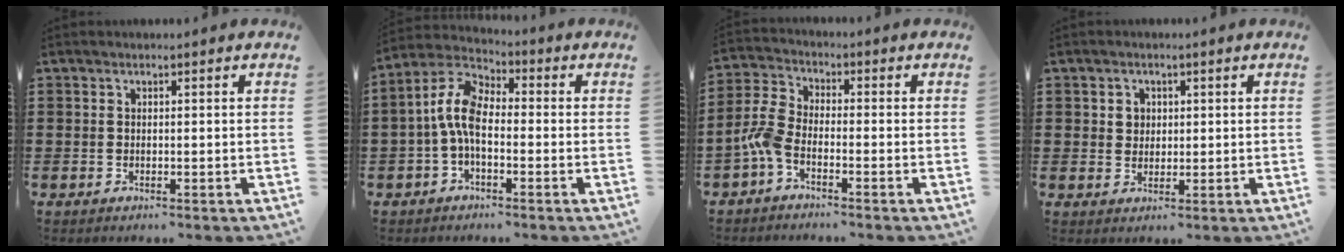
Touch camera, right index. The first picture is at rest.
{"total": 7.6, "force": [-0.5, 4.0, 6.5], "torque": [-0.157, 0.001, -0.017]}
{"total": 5.2, "force": [-2.7, 2.1, 3.9], "torque": [-0.111, -0.008, -0.061]}
{"total": 2.2, "force": [0.6, 2.0, 0.6], "torque": [-0.020, 0.011, 0.010]}